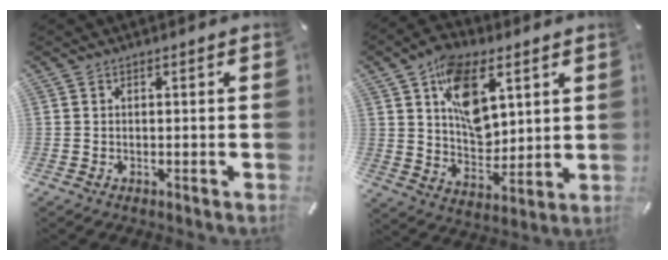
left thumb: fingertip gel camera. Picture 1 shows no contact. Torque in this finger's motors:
{"motor_torque": [2.22, 2.31, 1.92, -0.85, 0.44]}